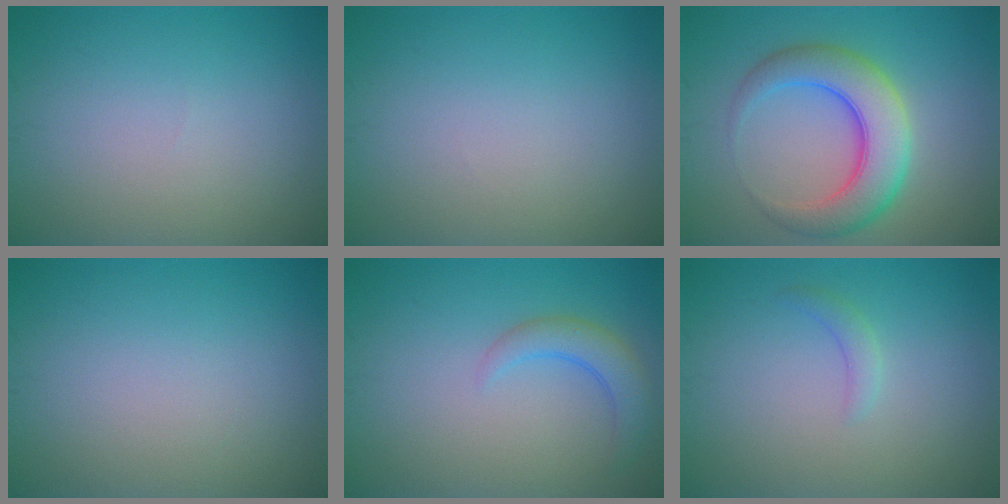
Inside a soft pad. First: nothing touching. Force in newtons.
{"total": 0.0}
{"total": 6.6, "press": 6.6, "slide": 0.3}
{"total": 0.0}
{"total": 2.8, "press": 2.8, "slide": 0.4}
{"total": 1.2, "press": 1.2, "slide": 0.1}